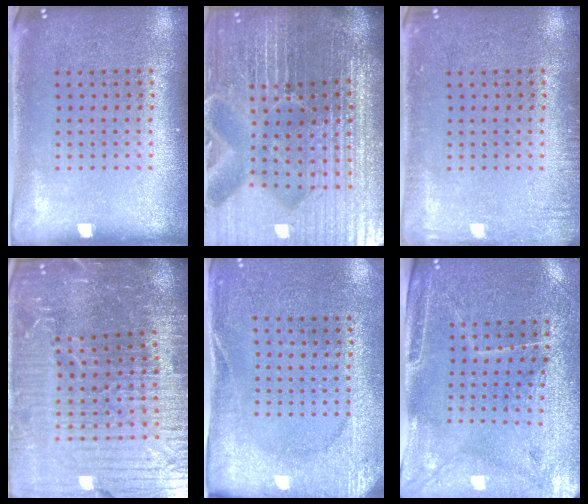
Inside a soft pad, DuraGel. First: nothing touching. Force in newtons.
{"total": 7.3, "press": 6.4, "slide": 3.6}
{"total": 1.5, "press": 1.4, "slide": 0.2}
{"total": 7.1, "press": 6.1, "slide": 3.6}
{"total": 2.6, "press": 2.4, "slide": 0.9}
{"total": 3.3, "press": 3.1, "slide": 1.1}